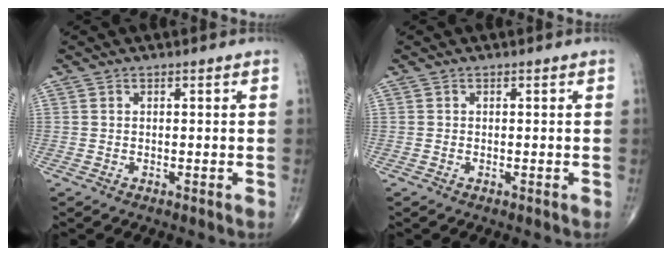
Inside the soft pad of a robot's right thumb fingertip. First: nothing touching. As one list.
[{"total": 0.0}]